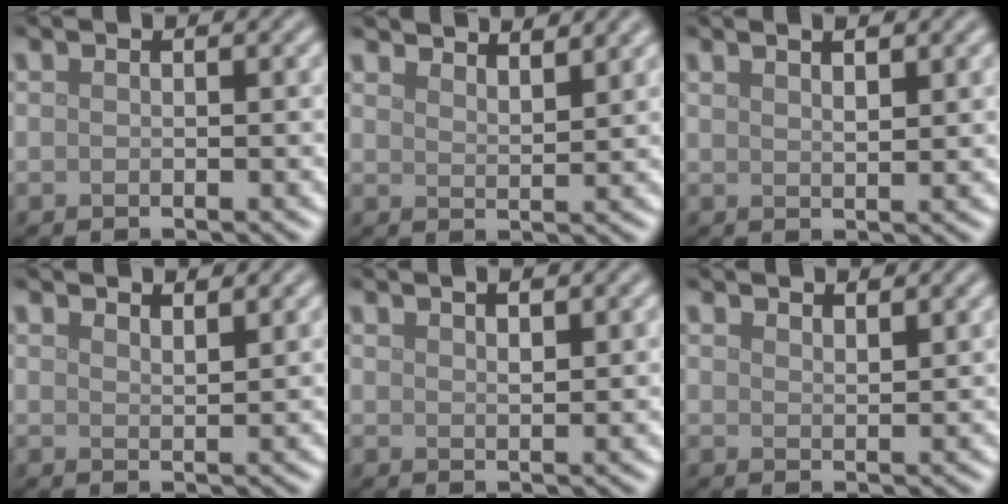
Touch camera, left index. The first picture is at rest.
{"total": 5.3, "force": [4.8, 1.1, 1.9], "torque": [-0.015, 0.014, 0.053]}
{"total": 2.7, "force": [1.7, 0.7, 1.9], "torque": [-0.012, 0.006, 0.014]}
{"total": 2.5, "force": [2.3, 0.5, 0.9], "torque": [-0.008, 0.007, 0.031]}
{"total": 2.2, "force": [1.6, 0.5, 1.5], "torque": [-0.011, 0.007, 0.017]}
{"total": 2.5, "force": [2.3, 0.5, 0.9], "torque": [-0.006, 0.006, 0.033]}